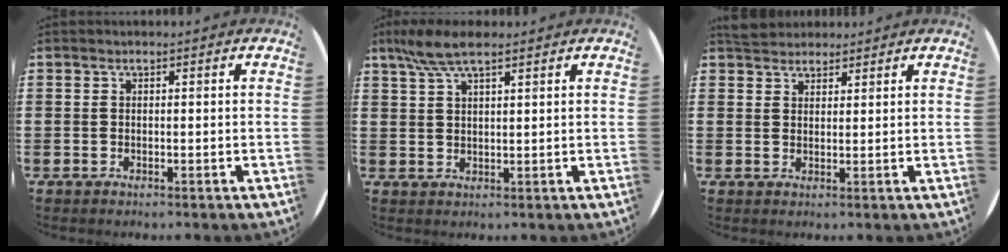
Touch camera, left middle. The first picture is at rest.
{"total": 5.4, "force": [3.9, 1.2, 3.4], "torque": [-0.076, 0.003, 0.070]}
{"total": 2.9, "force": [2.7, 0.9, 0.1], "torque": [-0.008, 0.002, 0.054]}